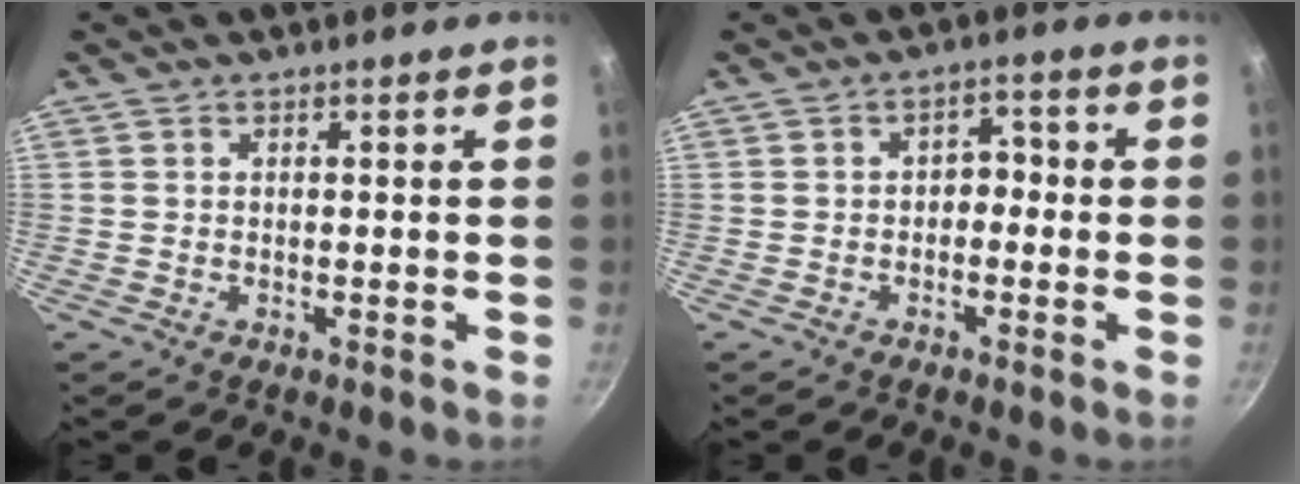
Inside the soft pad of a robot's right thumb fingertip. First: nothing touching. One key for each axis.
{"total": 3.1, "fx": -0.7, "fy": 2.3, "fz": 2.0, "tx": -0.002, "ty": 0.014, "tz": -0.017}